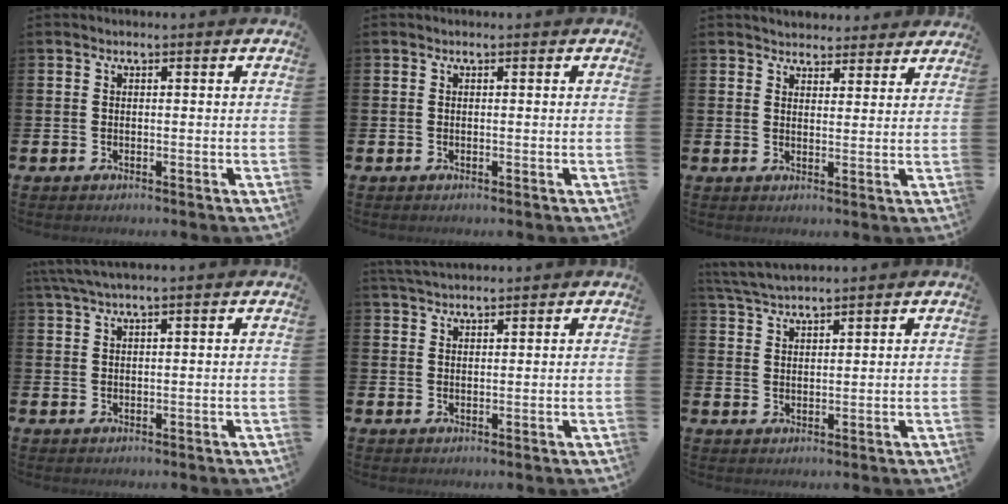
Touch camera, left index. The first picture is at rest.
{"total": 0.0}
{"total": 3.6, "force": [3.4, 1.1, -0.4], "torque": [0.009, -0.021, 0.059]}
{"total": 2.8, "force": [2.2, 0.0, 1.8], "torque": [-0.040, 0.003, 0.040]}
{"total": 3.2, "force": [3.0, 0.6, 0.8], "torque": [-0.016, -0.008, 0.056]}
{"total": 3.8, "force": [3.7, 0.2, 0.8], "torque": [-0.026, -0.012, 0.069]}